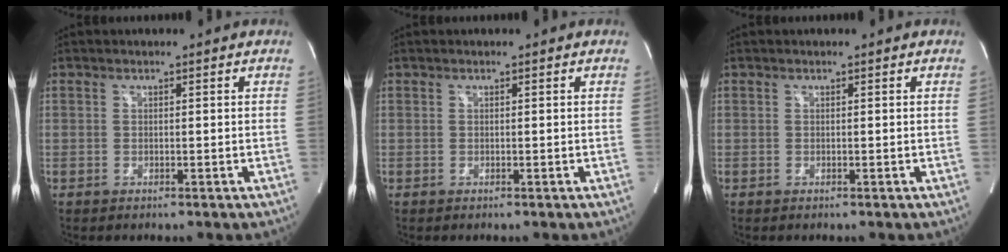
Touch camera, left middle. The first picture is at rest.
{"total": 0.0}
{"total": 0.0}